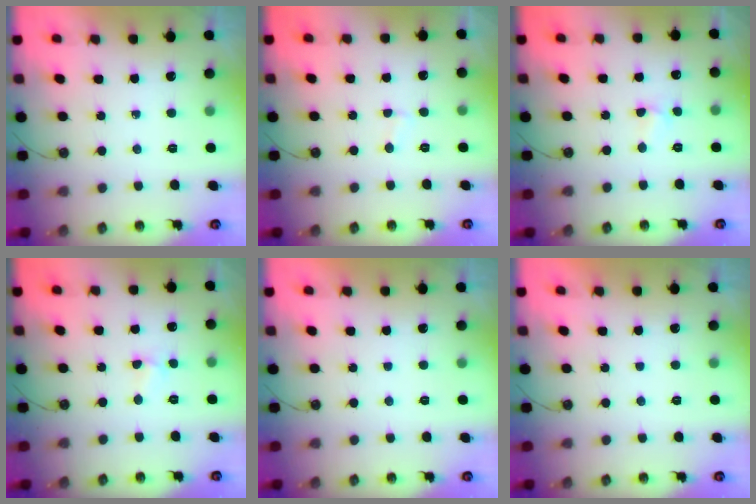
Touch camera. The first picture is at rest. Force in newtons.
{"total": 2.0, "press": 2.0, "slide": 0.2}
{"total": 2.4, "press": 2.4, "slide": 0.4}
{"total": 2.4, "press": 2.4, "slide": 0.4}
{"total": 0.0}
{"total": 0.0}